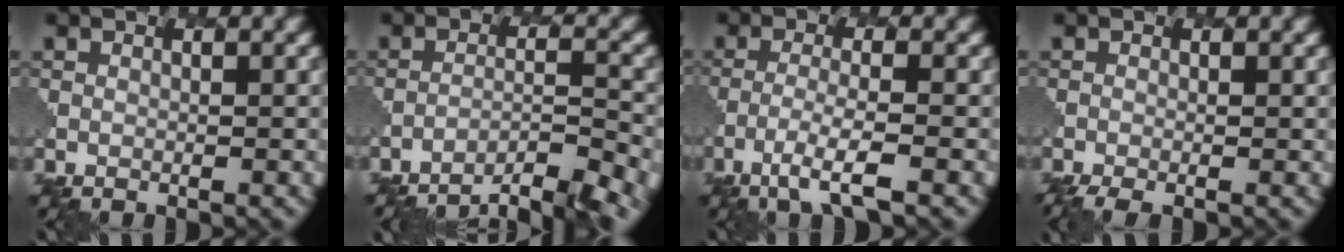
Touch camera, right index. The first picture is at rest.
{"total": 5.6, "force": [-4.8, 1.0, 2.7], "torque": [-0.040, -0.001, -0.072]}
{"total": 3.4, "force": [-1.8, 0.3, 2.9], "torque": [-0.055, 0.002, -0.045]}
{"total": 3.0, "force": [-2.0, 0.8, 2.1], "torque": [-0.023, -0.006, -0.030]}